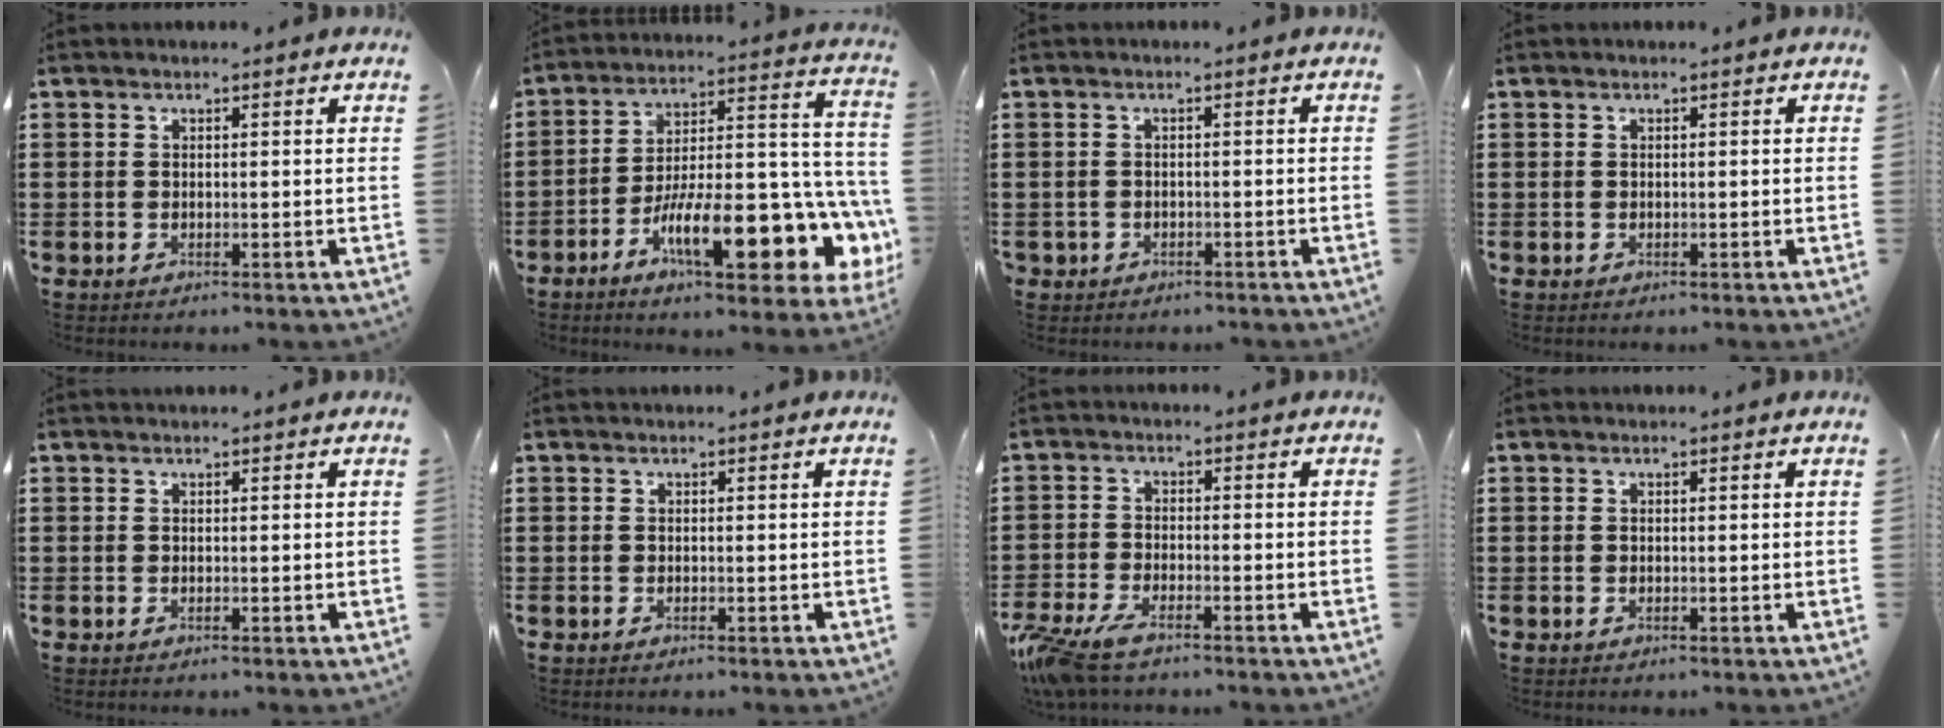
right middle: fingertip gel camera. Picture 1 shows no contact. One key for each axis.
{"total": 16.7, "fx": -6.7, "fy": 5.8, "fz": 14.2, "tx": -0.229, "ty": -0.018, "tz": -0.103}
{"total": 1.0, "fx": -0.9, "fy": 0.5, "fz": -0.2, "tx": 0.000, "ty": 0.003, "tz": -0.022}
{"total": 0.0}
{"total": 0.0}
{"total": 0.0}
{"total": 5.2, "fx": -4.2, "fy": 0.8, "fz": 2.9, "tx": -0.090, "ty": -0.019, "tz": -0.091}
{"total": 0.0}